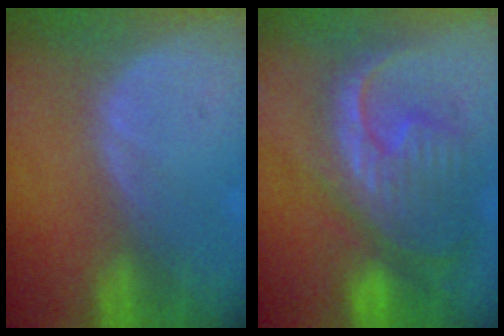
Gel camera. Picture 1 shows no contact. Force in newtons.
{"total": 12.5, "press": 10.7, "slide": 6.5}